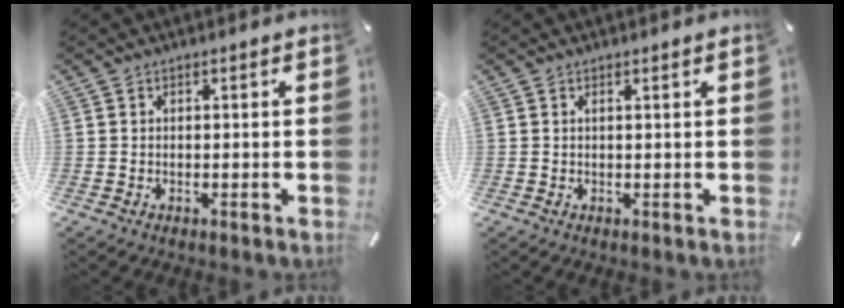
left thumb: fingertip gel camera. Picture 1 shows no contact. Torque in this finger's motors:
{"motor_torque": [-0.32, -0.26, -0.09, 0.09, -0.03]}